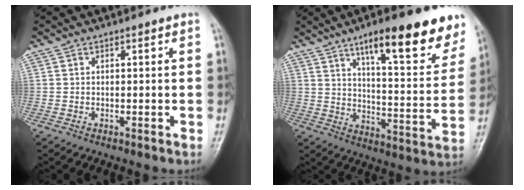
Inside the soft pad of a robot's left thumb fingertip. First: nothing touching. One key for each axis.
{"total": 19.9, "fx": 12.7, "fy": 5.3, "fz": 14.3, "tx": -0.158, "ty": -0.057, "tz": 0.188}